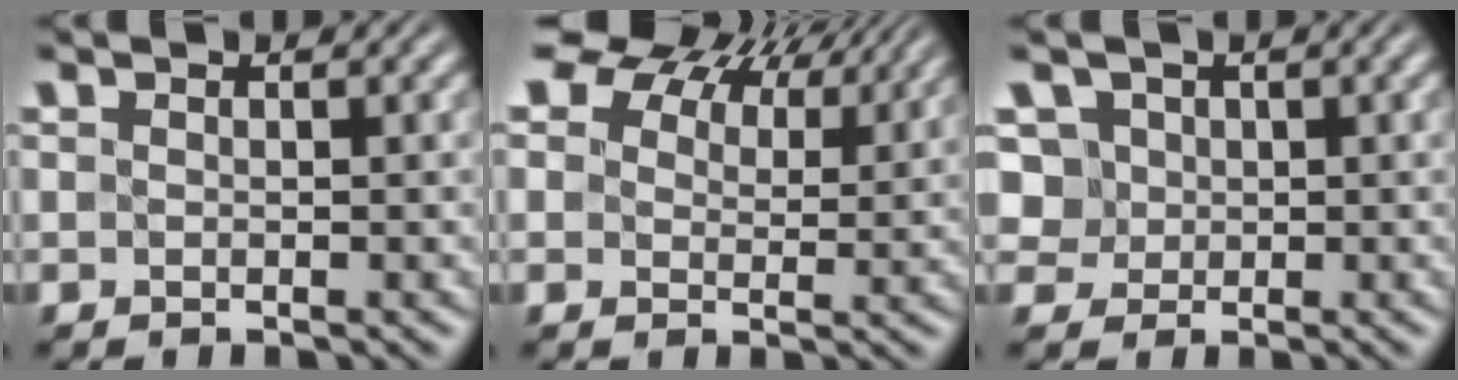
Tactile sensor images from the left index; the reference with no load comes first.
{"total": 12.7, "force": [9.0, 6.5, 6.2], "torque": [-0.125, 0.021, 0.143]}
{"total": 5.5, "force": [2.1, 4.4, 2.5], "torque": [-0.049, 0.020, 0.020]}